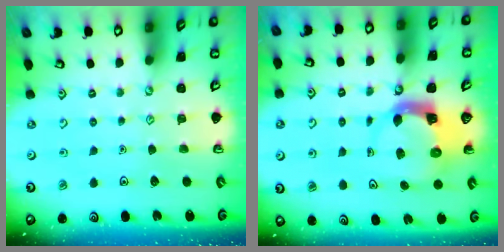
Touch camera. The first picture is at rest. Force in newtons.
{"total": 4.3, "press": 4.3, "slide": 0.5}